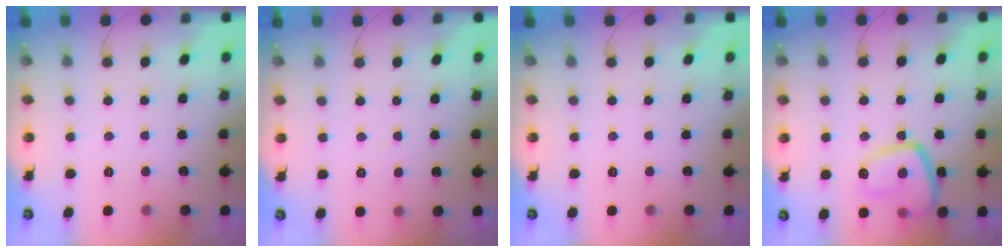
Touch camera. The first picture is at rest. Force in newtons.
{"total": 0.8, "press": 0.7, "slide": 0.3}
{"total": 0.0}
{"total": 12.6, "press": 12.5, "slide": 1.4}